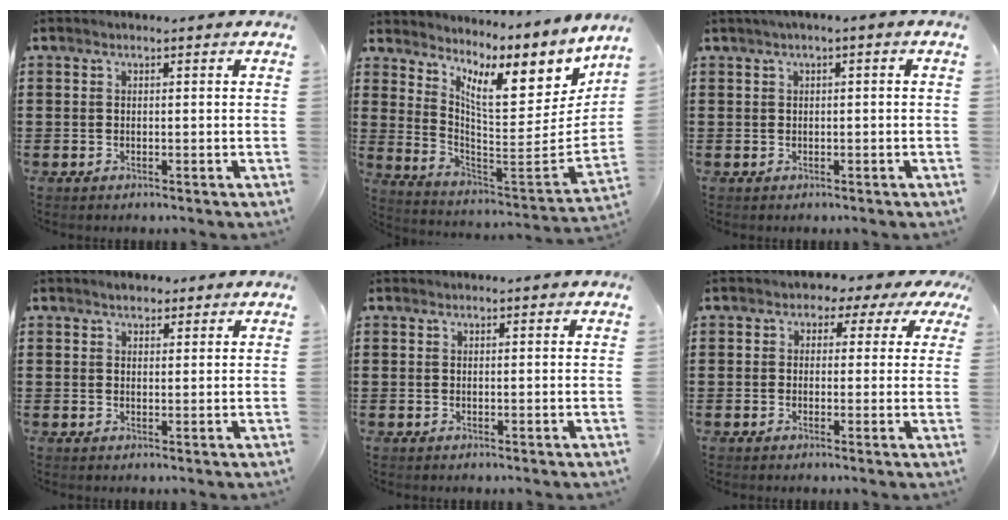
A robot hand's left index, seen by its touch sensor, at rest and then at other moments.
{"total": 10.1, "force": [7.5, 2.7, 6.3], "torque": [-0.115, -0.078, 0.119]}
{"total": 1.3, "force": [-0.6, 0.2, 1.1], "torque": [-0.018, -0.003, -0.011]}
{"total": 1.8, "force": [1.6, 0.7, 0.4], "torque": [-0.004, 0.004, 0.029]}
{"total": 0.0}
{"total": 1.9, "force": [-0.1, 1.8, 0.7], "torque": [-0.018, 0.004, -0.011]}